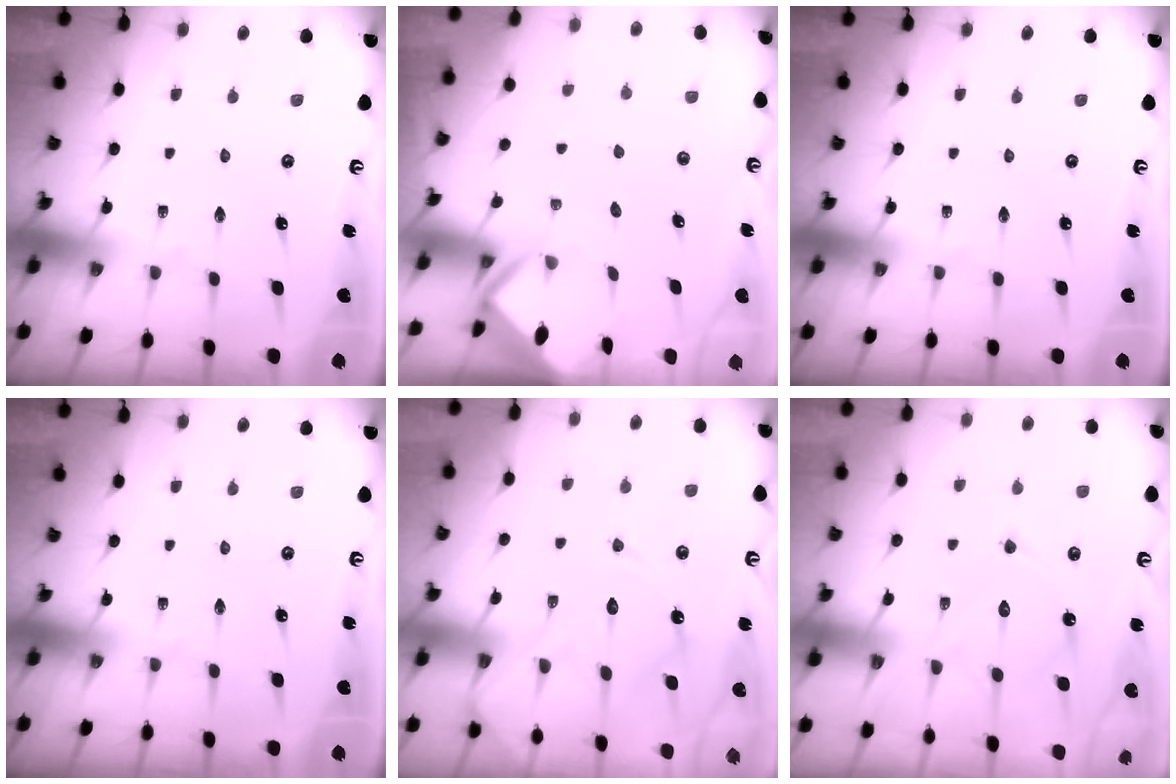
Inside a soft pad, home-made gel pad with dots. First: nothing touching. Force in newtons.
{"total": 2.4, "press": 2.4, "slide": 0.1}
{"total": 0.0}
{"total": 0.0}
{"total": 12.8, "press": 12.8, "slide": 1.1}
{"total": 13.3, "press": 13.2, "slide": 0.7}